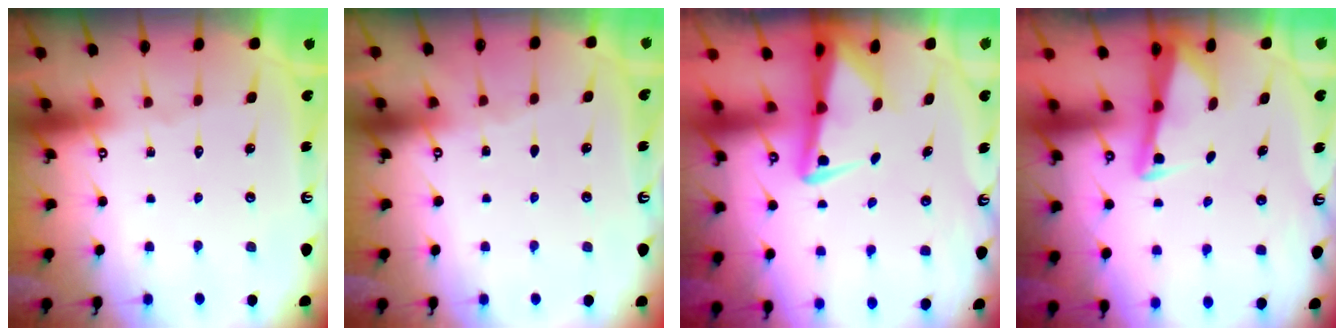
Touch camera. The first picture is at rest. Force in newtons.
{"total": 3.1, "press": 3.0, "slide": 0.5}
{"total": 3.6, "press": 3.5, "slide": 0.7}
{"total": 2.7, "press": 2.7, "slide": 0.2}